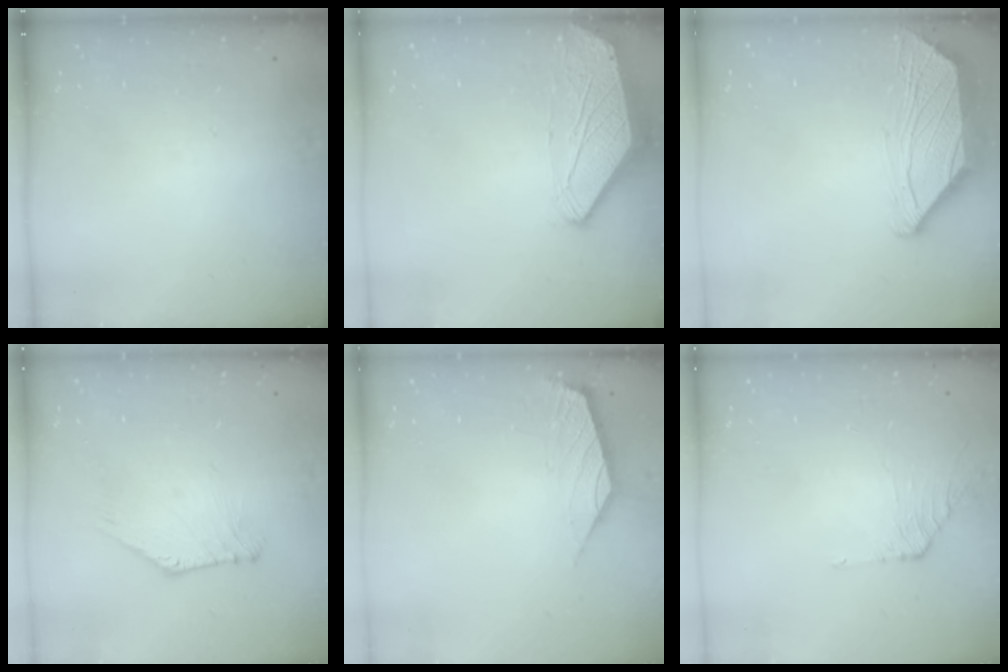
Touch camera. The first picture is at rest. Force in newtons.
{"total": 0.0}
{"total": 2.0, "press": 2.0, "slide": 0.6}
{"total": 1.1, "press": 1.1, "slide": 0.2}
{"total": 2.3, "press": 2.2, "slide": 0.5}
{"total": 1.9, "press": 1.8, "slide": 0.6}